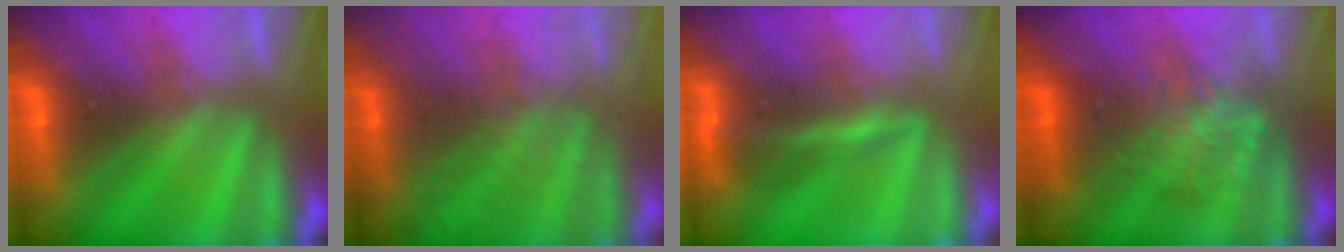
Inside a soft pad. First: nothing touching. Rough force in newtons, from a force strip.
{"total": 10.5}
{"total": 3.8}
{"total": 2.3}